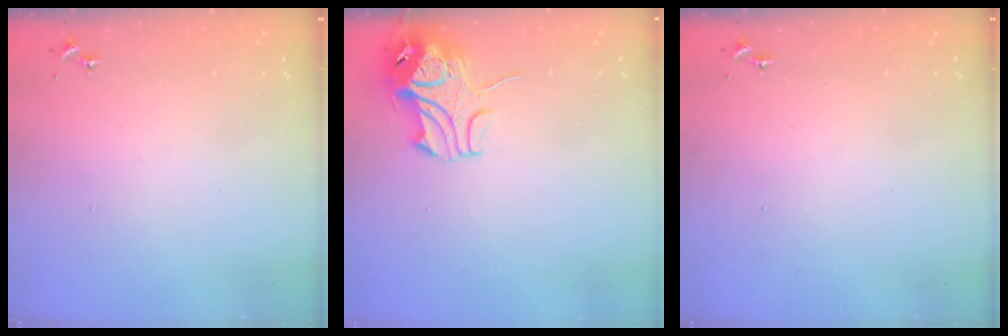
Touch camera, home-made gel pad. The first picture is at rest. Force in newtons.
{"total": 9.8, "press": 9.6, "slide": 1.5}
{"total": 0.0}